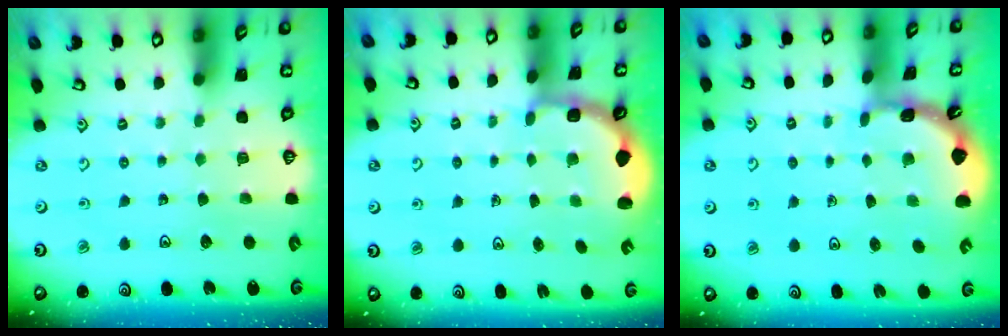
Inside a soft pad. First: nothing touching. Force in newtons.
{"total": 2.8, "press": 2.3, "slide": 1.7}
{"total": 1.7, "press": 1.7, "slide": 0.1}